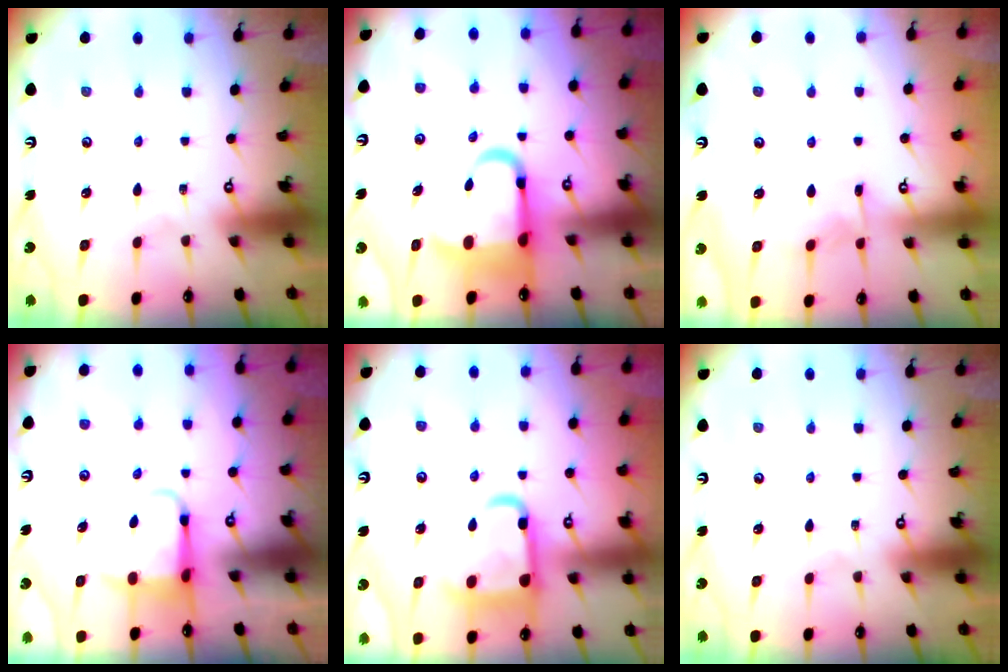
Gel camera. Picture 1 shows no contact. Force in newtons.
{"total": 10.7, "press": 10.3, "slide": 2.7}
{"total": 5.5, "press": 5.5, "slide": 0.7}
{"total": 4.3, "press": 4.2, "slide": 1.2}
{"total": 13.1, "press": 13.0, "slide": 1.4}
{"total": 0.0}